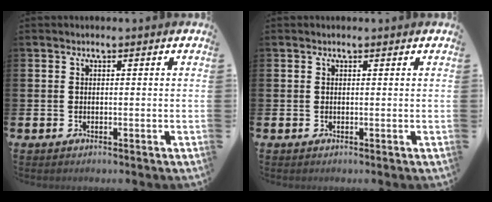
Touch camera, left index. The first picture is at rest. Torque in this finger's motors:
{"motor_torque": [1.06, -1.08, 0.26, 0.01]}